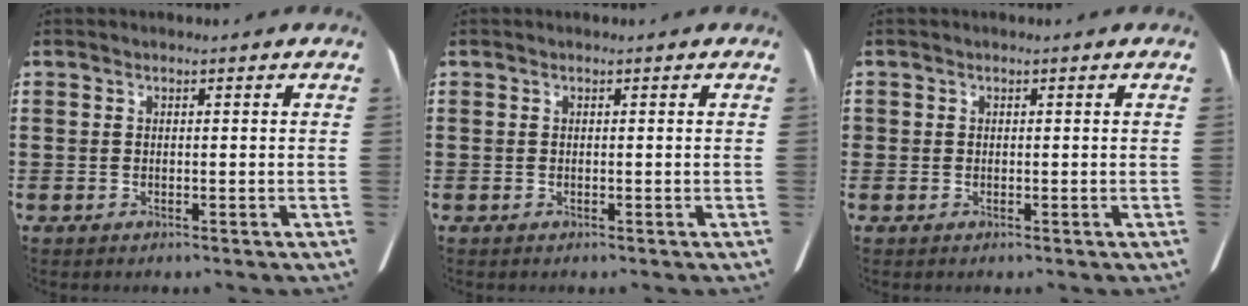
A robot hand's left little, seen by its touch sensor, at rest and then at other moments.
{"total": 0.0}
{"total": 0.6, "force": [0.1, 0.6, 0.2], "torque": [-0.005, 0.005, 0.002]}